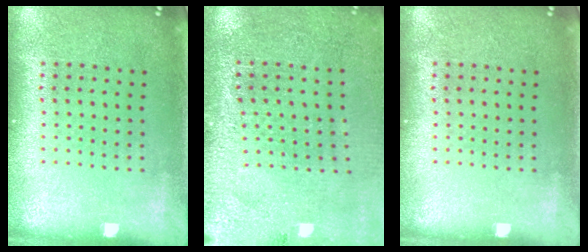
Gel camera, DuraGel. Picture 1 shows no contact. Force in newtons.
{"total": 2.8, "press": 2.8, "slide": 0.1}
{"total": 0.0}